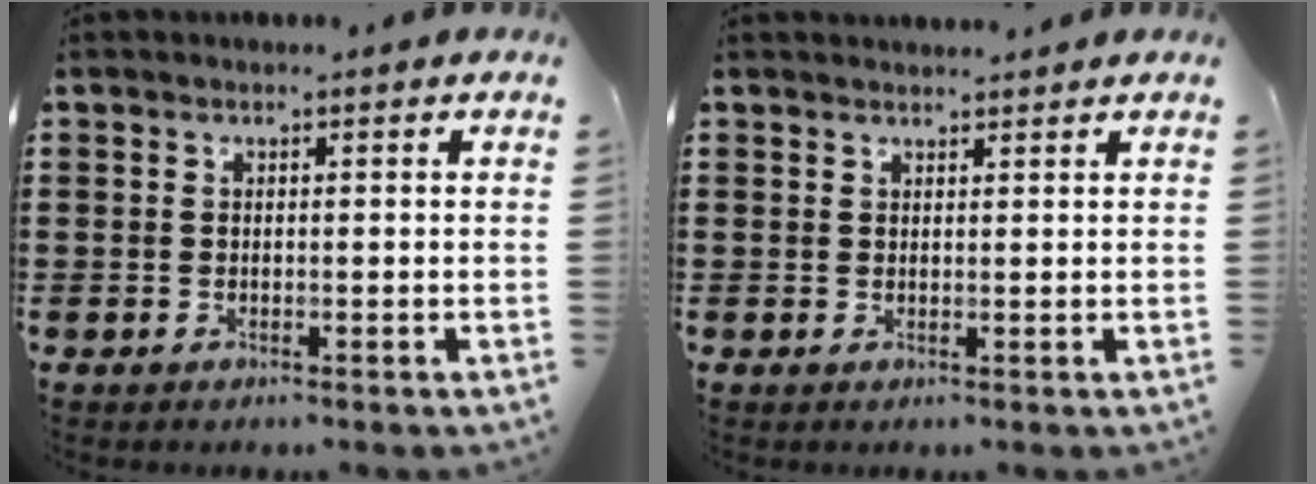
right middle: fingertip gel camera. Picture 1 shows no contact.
{"total": 1.2, "force": [1.2, 0.0, 0.1], "torque": [0.004, -0.004, 0.022]}